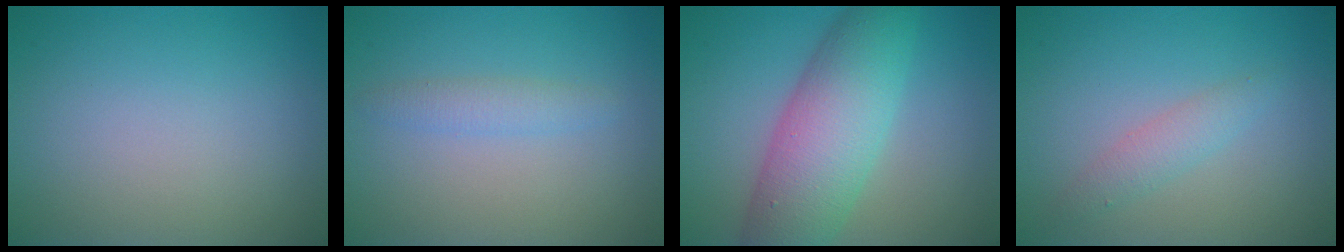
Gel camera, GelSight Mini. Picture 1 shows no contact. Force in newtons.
{"total": 1.6, "press": 1.6, "slide": 0.1}
{"total": 8.3, "press": 8.3, "slide": 0.1}
{"total": 1.8, "press": 1.8, "slide": 0.1}